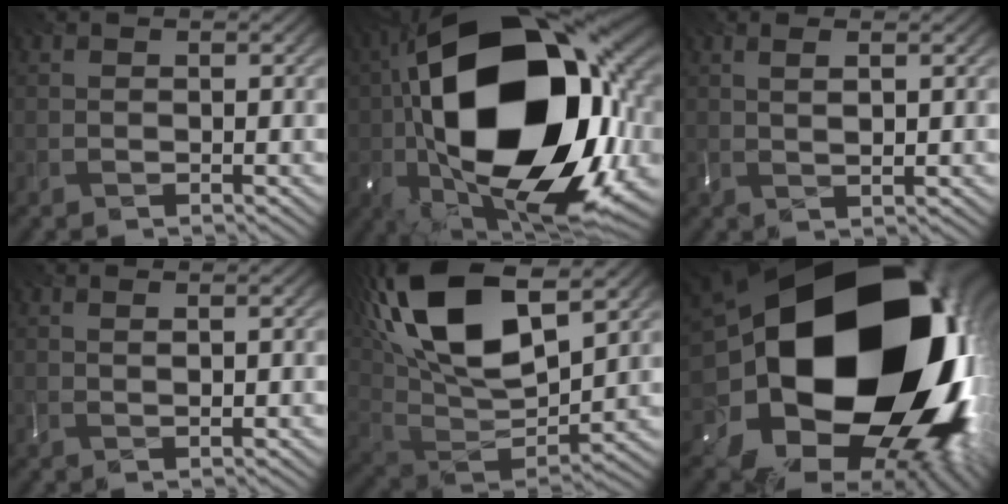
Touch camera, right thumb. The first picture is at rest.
{"total": 23.8, "force": [-0.7, 13.0, 19.9], "torque": [-0.430, -0.046, 0.000]}
{"total": 2.2, "force": [0.9, 0.2, 2.0], "torque": [-0.046, 0.004, 0.015]}
{"total": 1.2, "force": [0.6, 0.1, 1.1], "torque": [-0.025, 0.004, 0.009]}
{"total": 19.2, "force": [8.7, 9.0, 14.5], "torque": [-0.315, 0.041, 0.140]}
{"total": 23.9, "force": [0.1, 16.7, 17.1], "torque": [-0.320, -0.077, -0.007]}